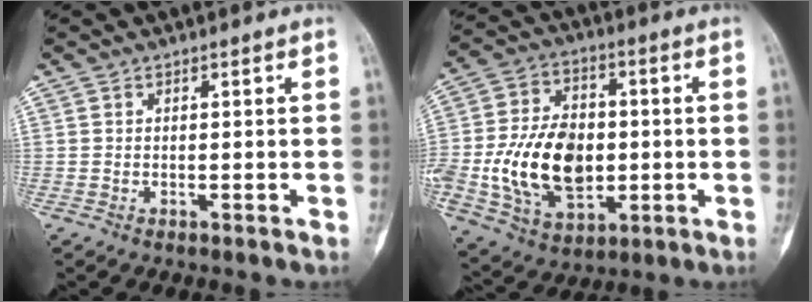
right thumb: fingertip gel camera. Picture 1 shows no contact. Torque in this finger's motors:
{"motor_torque": [2.43, 2.58, 1.01, -0.82, 0.26]}